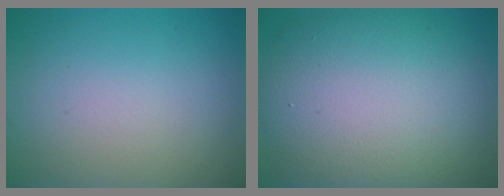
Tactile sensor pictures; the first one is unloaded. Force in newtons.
{"total": 12.6, "press": 12.6, "slide": 0.9}